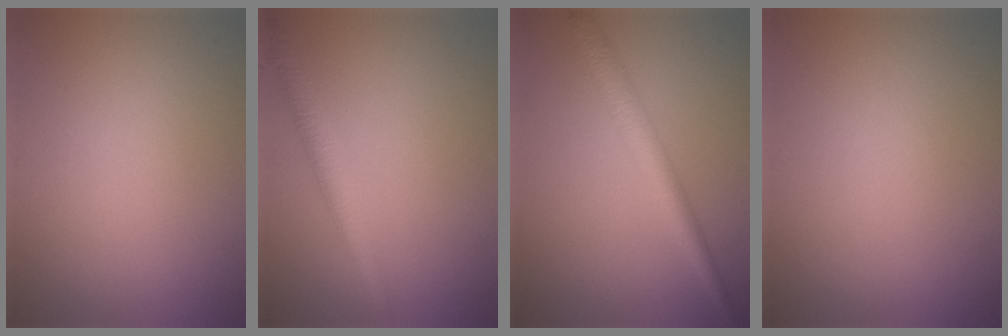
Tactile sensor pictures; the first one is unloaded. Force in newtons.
{"total": 2.9, "press": 2.9, "slide": 0.1}
{"total": 3.1, "press": 3.1, "slide": 0.1}
{"total": 0.0}